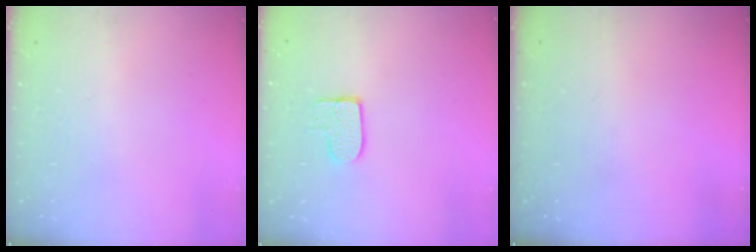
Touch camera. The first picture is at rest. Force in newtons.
{"total": 7.4, "press": 7.4, "slide": 0.2}
{"total": 0.0}